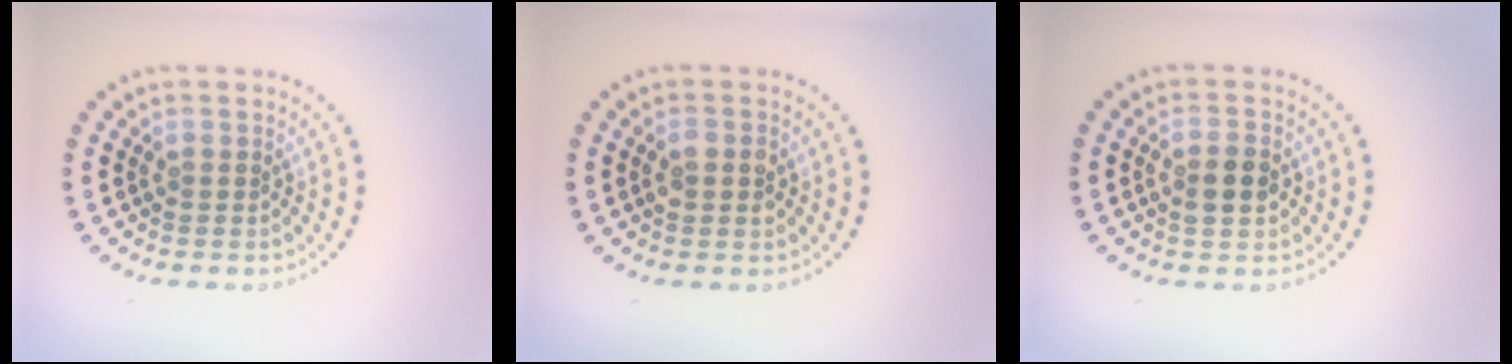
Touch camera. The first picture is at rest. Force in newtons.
{"total": 2.0, "press": 2.0, "slide": 0.1}
{"total": 2.3, "press": 2.3, "slide": 0.2}